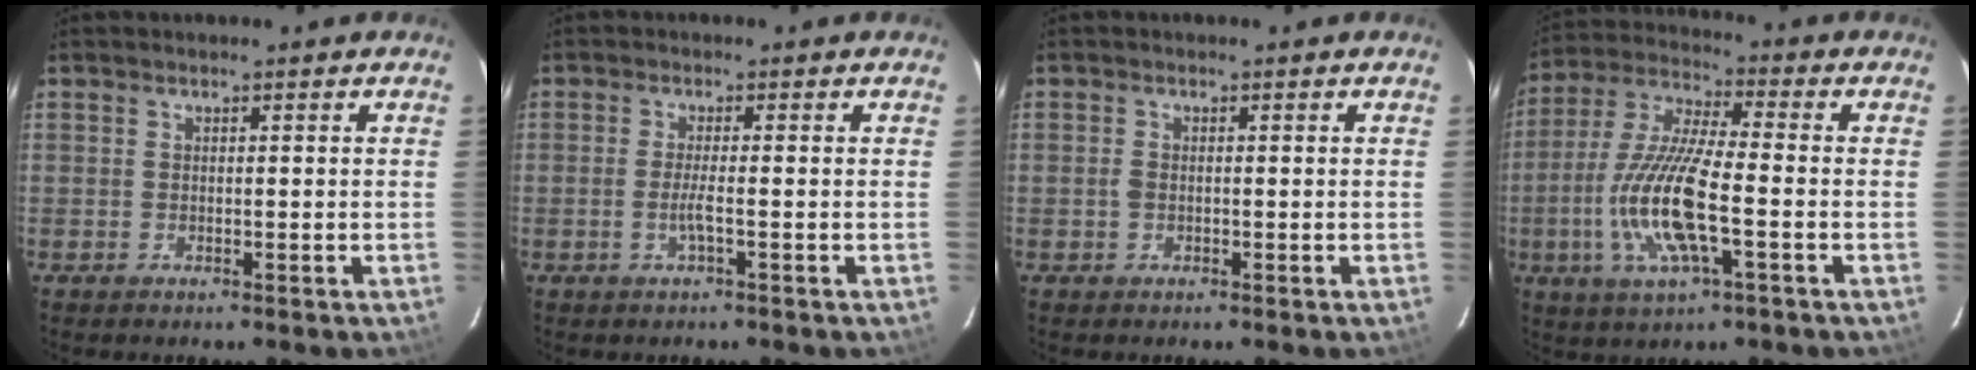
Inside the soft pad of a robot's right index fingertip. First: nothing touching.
{"total": 2.3, "force": [-0.9, -0.3, 2.1], "torque": [-0.042, -0.003, -0.018]}
{"total": 1.0, "force": [-0.3, 0.8, 0.5], "torque": [-0.011, 0.003, -0.008]}
{"total": 15.0, "force": [-3.8, 3.2, 14.1], "torque": [-0.294, -0.007, -0.076]}